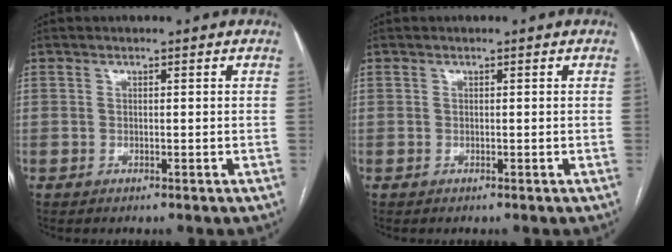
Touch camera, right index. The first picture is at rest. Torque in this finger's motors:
{"motor_torque": [0.00, 0.00, 0.00, 0.00]}